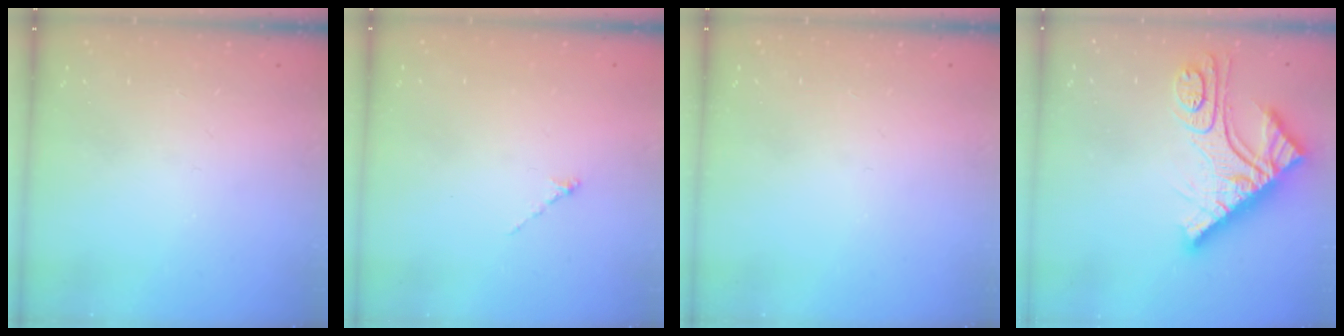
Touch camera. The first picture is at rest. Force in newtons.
{"total": 0.0}
{"total": 0.0}
{"total": 17.4, "press": 17.3, "slide": 1.8}